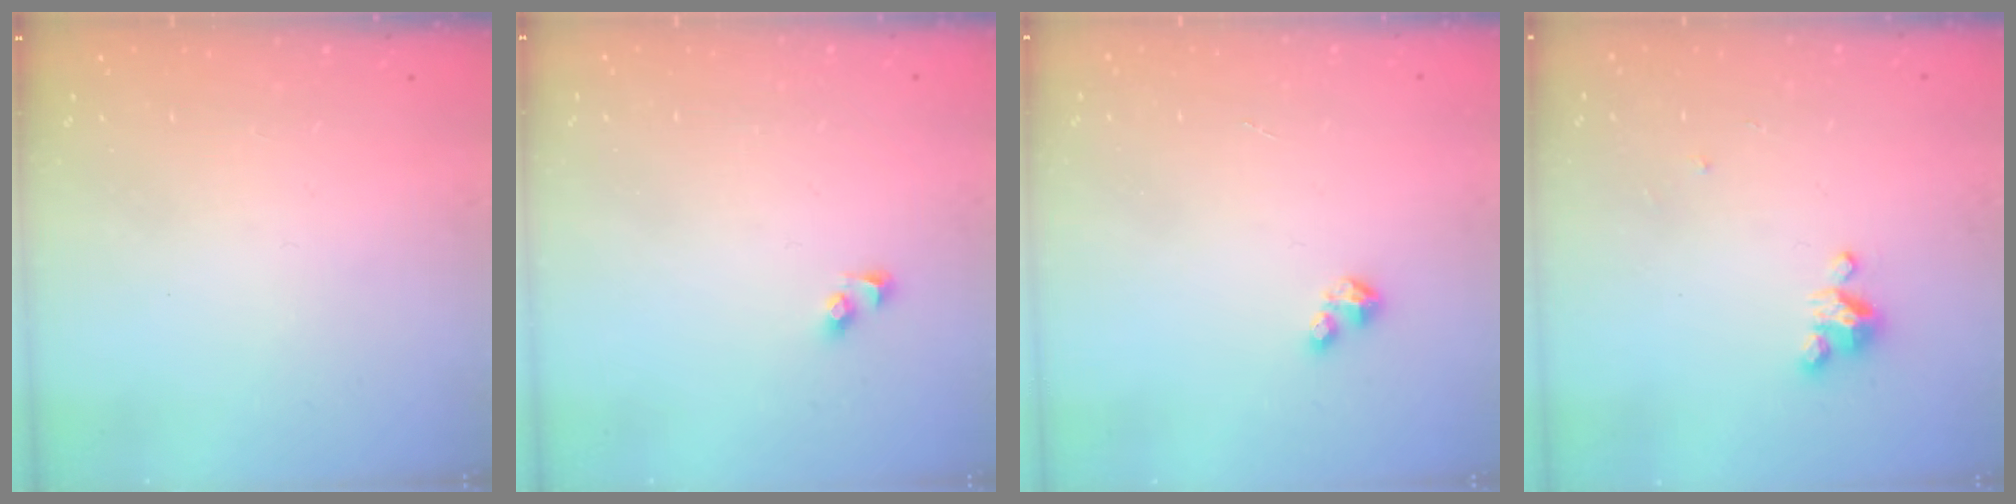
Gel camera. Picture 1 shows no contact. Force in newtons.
{"total": 2.3, "press": 2.3, "slide": 0.2}
{"total": 1.7, "press": 1.7, "slide": 0.2}
{"total": 2.9, "press": 2.9, "slide": 0.3}